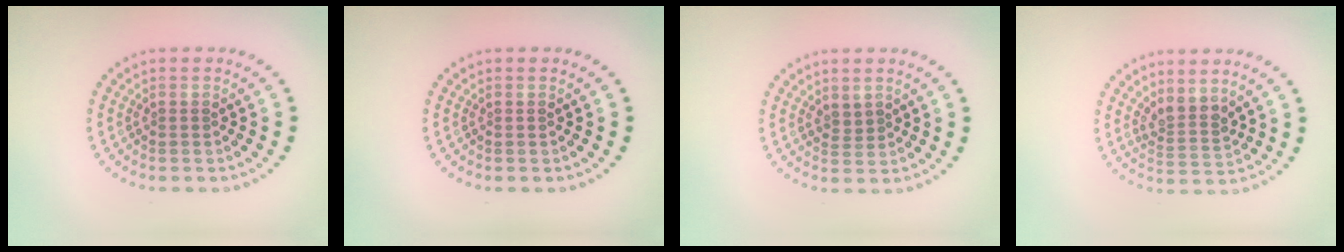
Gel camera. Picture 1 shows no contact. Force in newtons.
{"total": 0.0}
{"total": 0.7, "press": 0.4, "slide": 0.5}
{"total": 2.3, "press": 1.7, "slide": 1.5}